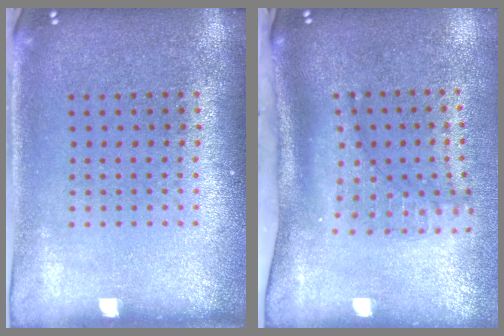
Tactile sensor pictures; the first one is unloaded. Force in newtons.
{"total": 2.2, "press": 1.5, "slide": 1.6}